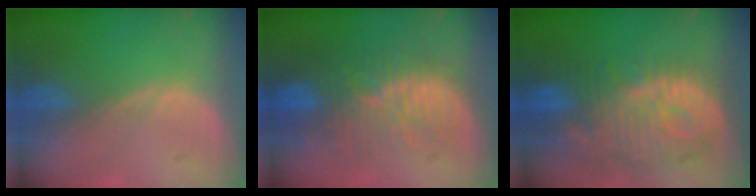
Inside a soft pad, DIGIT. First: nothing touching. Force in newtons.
{"total": 11.1, "press": 9.9, "slide": 5.0}
{"total": 13.1, "press": 11.5, "slide": 6.4}